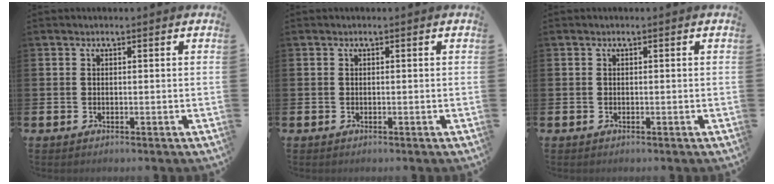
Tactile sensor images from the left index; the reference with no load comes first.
{"total": 0.0}
{"total": 0.0}